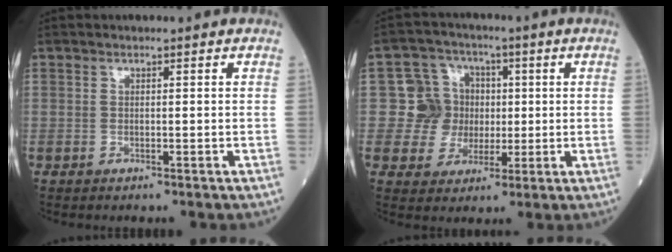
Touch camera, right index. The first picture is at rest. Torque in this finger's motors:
{"motor_torque": [0.28, 0.04, 0.03, 0.00]}